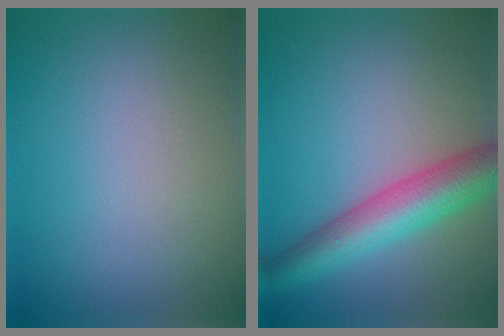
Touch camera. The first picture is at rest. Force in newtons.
{"total": 6.5, "press": 6.5, "slide": 0.2}